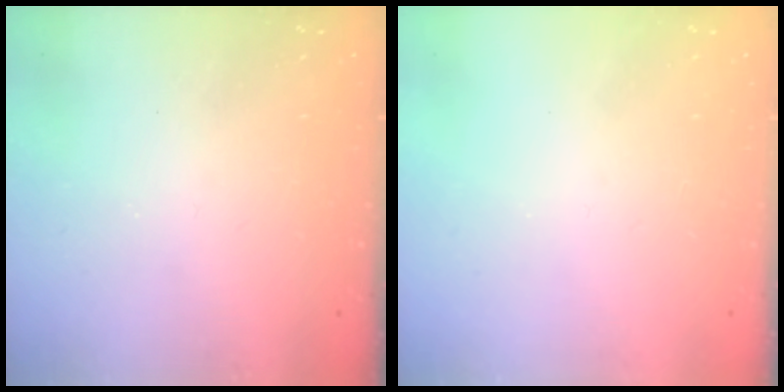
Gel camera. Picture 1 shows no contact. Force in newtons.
{"total": 0.0}